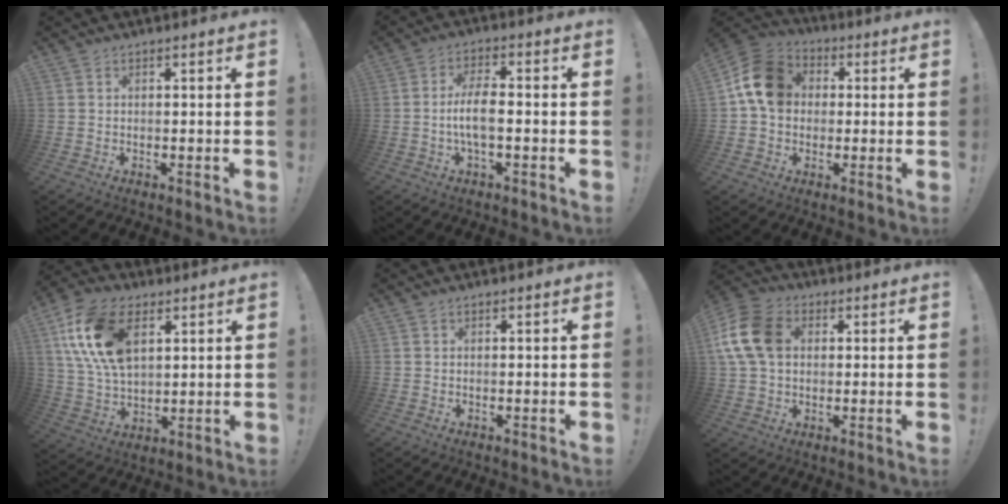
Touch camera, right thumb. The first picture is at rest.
{"total": 7.4, "force": [-1.5, 2.1, 6.9], "torque": [-0.137, 0.001, -0.029]}
{"total": 13.9, "force": [2.2, 11.1, 8.1], "torque": [-0.134, 0.014, 0.048]}
{"total": 19.1, "force": [7.1, 11.9, 13.1], "torque": [-0.266, -0.014, 0.130]}
{"total": 0.0}
{"total": 14.5, "force": [3.0, 10.8, 9.3], "torque": [-0.189, 0.010, 0.062]}